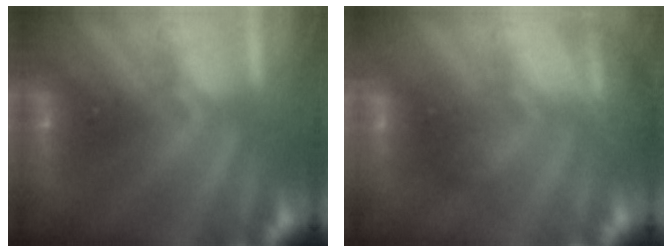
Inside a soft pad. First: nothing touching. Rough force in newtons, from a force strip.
{"total": 3.5}